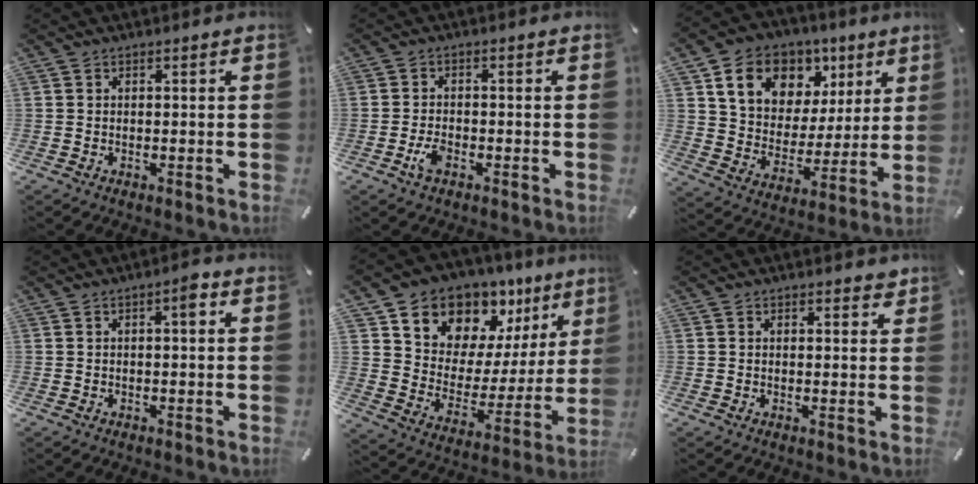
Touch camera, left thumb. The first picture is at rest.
{"total": 3.3, "force": [-1.7, 1.7, 2.3], "torque": [-0.052, 0.002, -0.031]}
{"total": 14.4, "force": [7.8, 11.0, 5.2], "torque": [-0.092, -0.039, 0.147]}
{"total": 2.6, "force": [0.5, 0.8, 2.4], "torque": [-0.033, 0.003, 0.002]}
{"total": 11.4, "force": [9.5, 6.2, -0.5], "torque": [-0.004, -0.115, 0.172]}
{"total": 1.4, "force": [1.0, 0.9, 0.5], "torque": [0.006, -0.005, 0.016]}